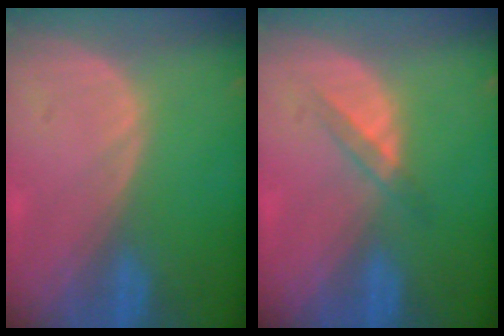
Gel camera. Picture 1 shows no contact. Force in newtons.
{"total": 2.4, "press": 2.2, "slide": 1.1}